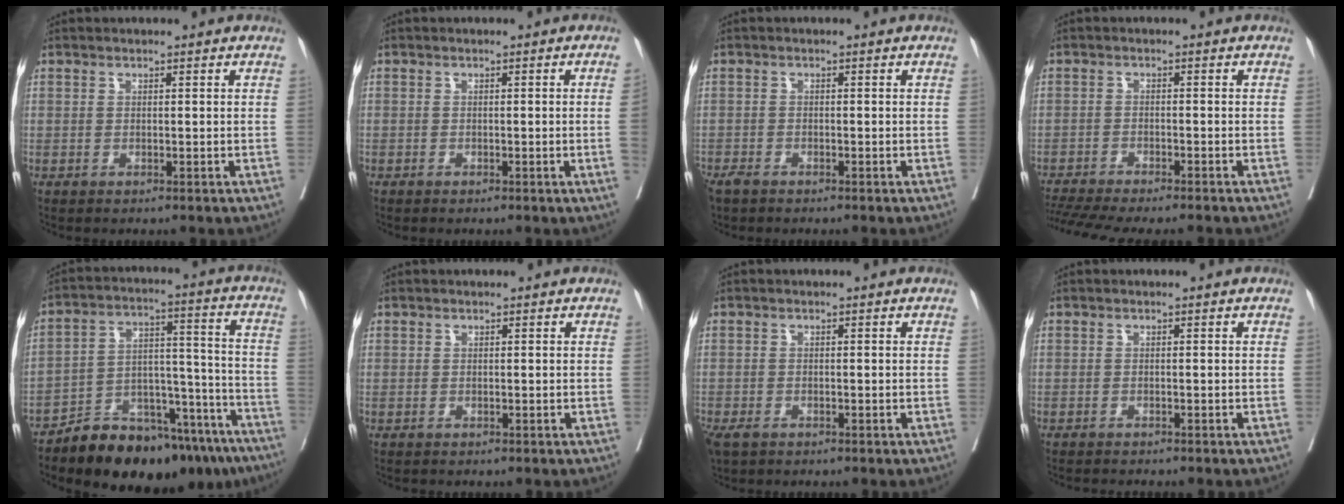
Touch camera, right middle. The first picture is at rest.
{"total": 1.2, "force": [-0.2, -0.5, 1.1], "torque": [-0.009, 0.000, -0.005]}
{"total": 2.5, "force": [-2.1, 0.9, 1.0], "torque": [-0.021, -0.006, -0.037]}
{"total": 12.8, "force": [-11.3, 1.2, 5.9], "torque": [-0.101, -0.014, -0.166]}
{"total": 20.1, "force": [-16.8, 6.6, 8.8], "torque": [-0.088, 0.043, -0.251]}
{"total": 0.0}
{"total": 3.1, "force": [-2.1, 1.7, 1.6], "torque": [-0.034, -0.008, -0.036]}
{"total": 2.4, "force": [-2.2, 0.0, 0.8], "torque": [-0.014, -0.006, -0.030]}